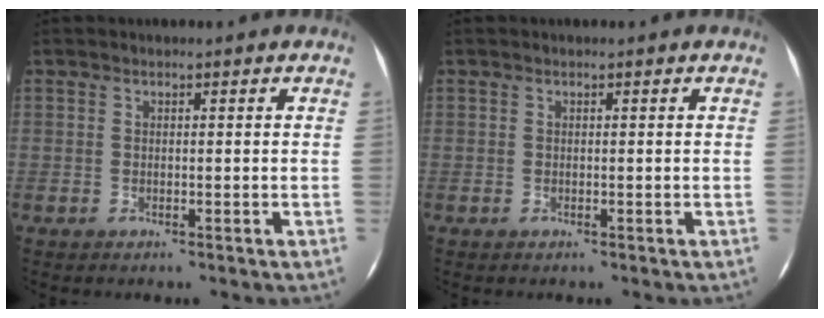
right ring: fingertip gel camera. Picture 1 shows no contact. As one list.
[{"total": 0.0}]